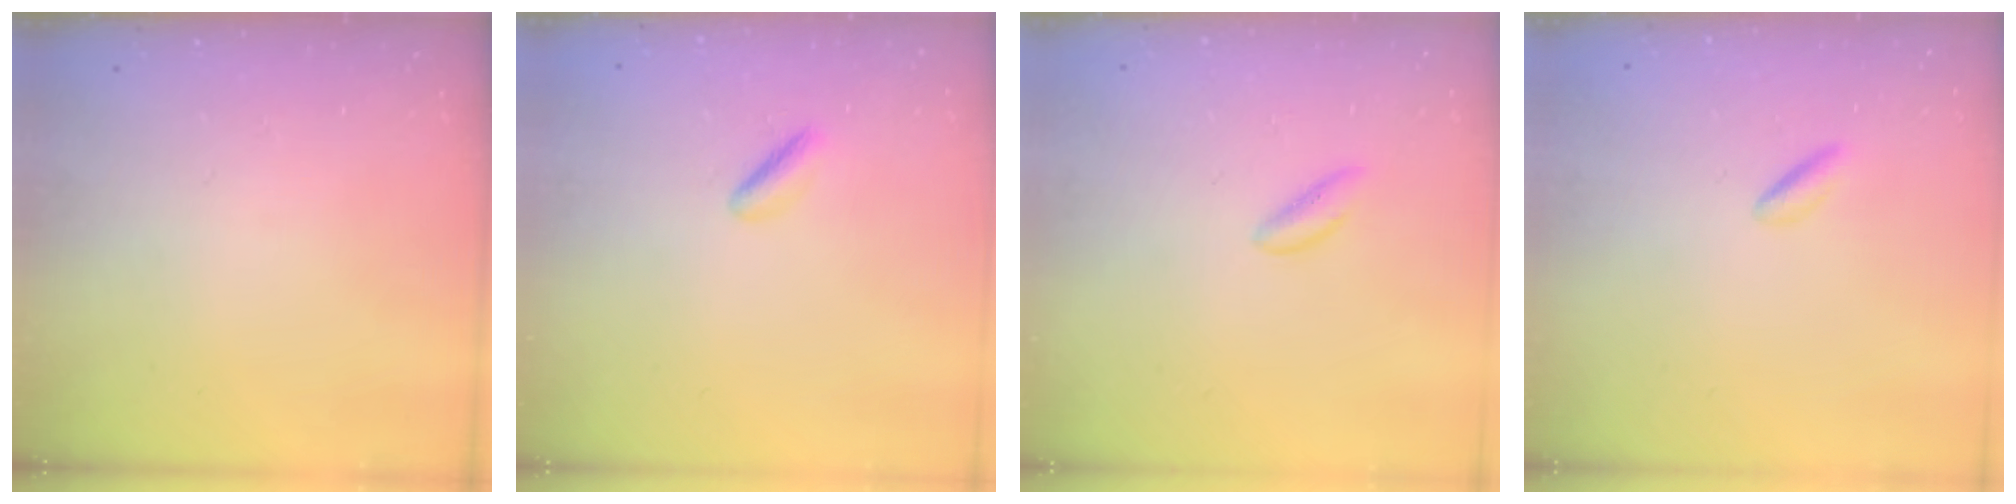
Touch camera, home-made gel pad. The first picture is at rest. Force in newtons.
{"total": 1.7, "press": 1.6, "slide": 0.7}
{"total": 1.3, "press": 1.2, "slide": 0.4}
{"total": 1.5, "press": 1.3, "slide": 0.6}